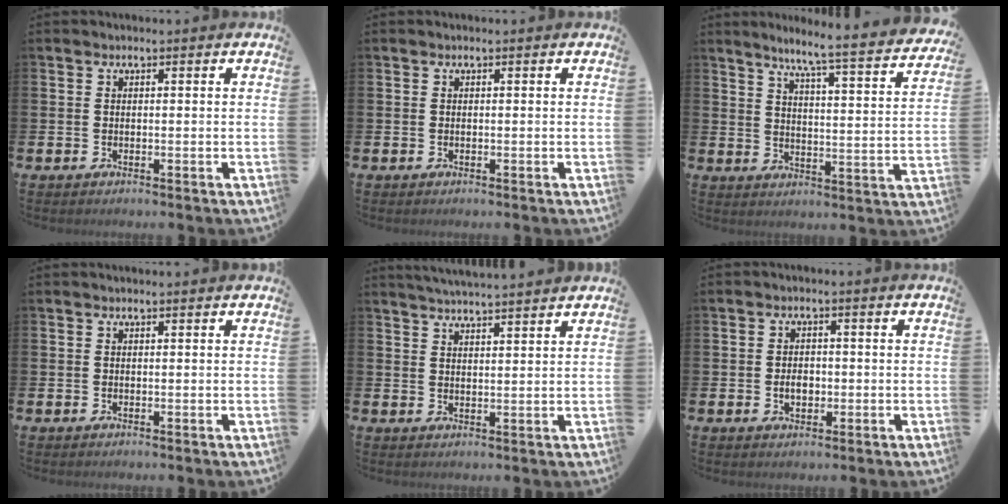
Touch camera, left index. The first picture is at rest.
{"total": 0.0}
{"total": 6.6, "force": [5.7, -0.3, 3.2], "torque": [-0.069, -0.052, 0.088]}
{"total": 0.0}
{"total": 4.1, "force": [4.0, -0.5, 0.4], "torque": [-0.016, -0.020, 0.072]}
{"total": 2.6, "force": [-0.4, 1.9, 1.8], "torque": [-0.016, -0.003, -0.014]}